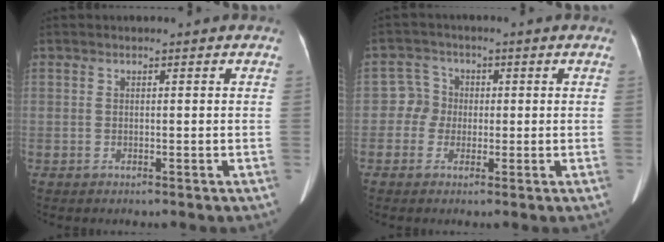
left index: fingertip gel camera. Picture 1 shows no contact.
{"total": 3.5, "force": [-0.3, 3.5, 0.3], "torque": [0.002, 0.014, -0.008]}